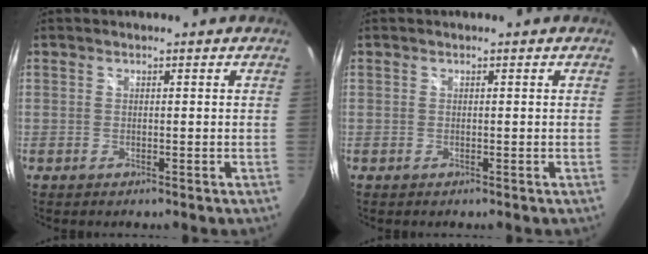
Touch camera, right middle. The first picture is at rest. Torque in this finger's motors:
{"motor_torque": [0.01, 0.01, 0.00, 0.00]}